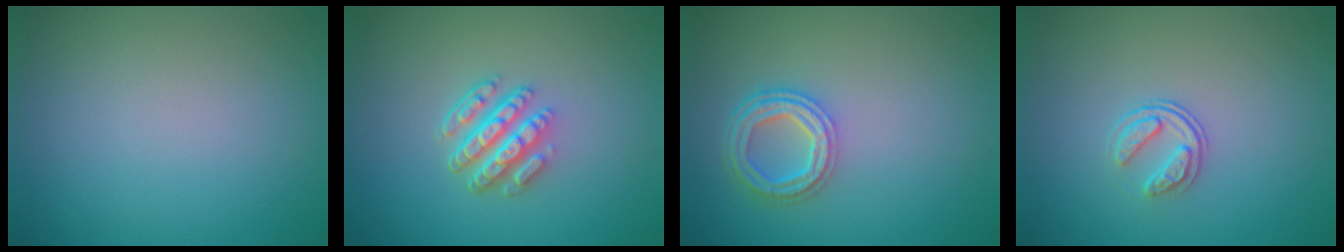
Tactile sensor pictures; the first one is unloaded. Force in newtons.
{"total": 4.7, "press": 3.5, "slide": 3.1}
{"total": 4.2, "press": 3.3, "slide": 2.7}
{"total": 1.9, "press": 1.3, "slide": 1.4}